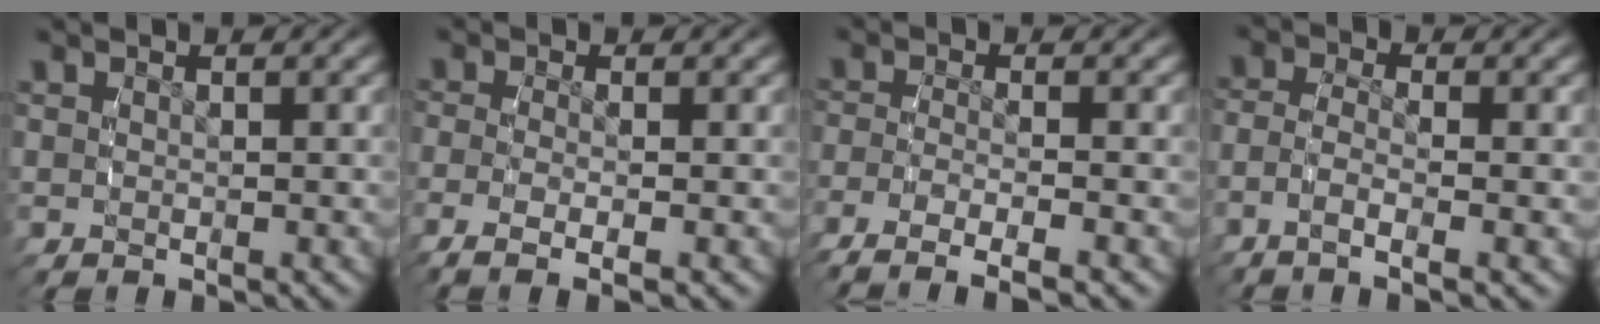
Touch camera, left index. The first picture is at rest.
{"total": 3.0, "force": [-1.7, 0.7, 2.4], "torque": [-0.060, -0.013, -0.023]}
{"total": 5.8, "force": [-4.4, 1.7, 3.3], "torque": [-0.074, -0.023, -0.060]}
{"total": 2.9, "force": [-1.4, 1.0, 2.4], "torque": [-0.070, -0.015, -0.023]}